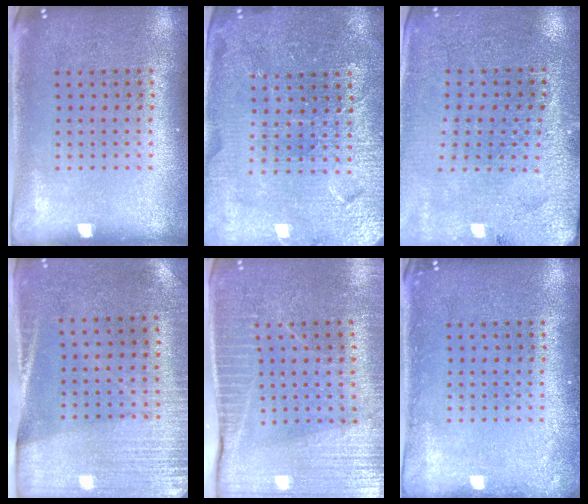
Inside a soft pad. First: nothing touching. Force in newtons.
{"total": 4.3, "press": 4.1, "slide": 1.3}
{"total": 2.8, "press": 2.8, "slide": 0.3}
{"total": 2.7, "press": 2.4, "slide": 1.2}
{"total": 3.6, "press": 3.5, "slide": 0.6}
{"total": 1.1, "press": 1.1, "slide": 0.1}